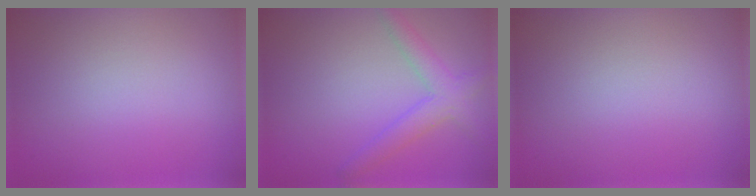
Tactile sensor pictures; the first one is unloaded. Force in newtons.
{"total": 3.1, "press": 3.1, "slide": 0.1}
{"total": 0.0}